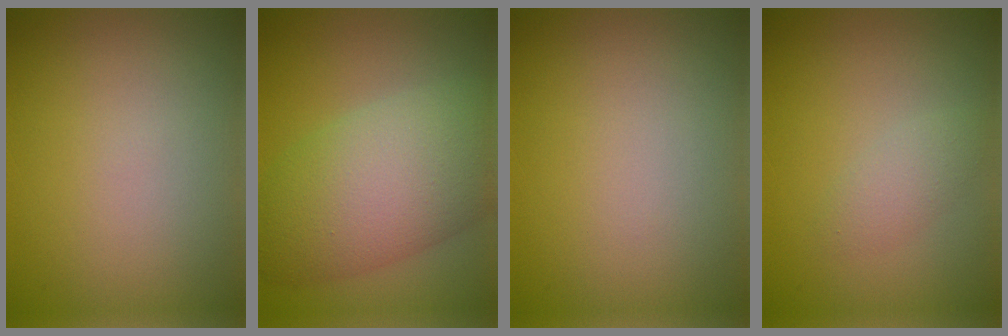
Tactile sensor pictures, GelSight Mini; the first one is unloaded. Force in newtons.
{"total": 9.5, "press": 9.4, "slide": 0.6}
{"total": 0.0}
{"total": 1.6, "press": 1.6, "slide": 0.1}